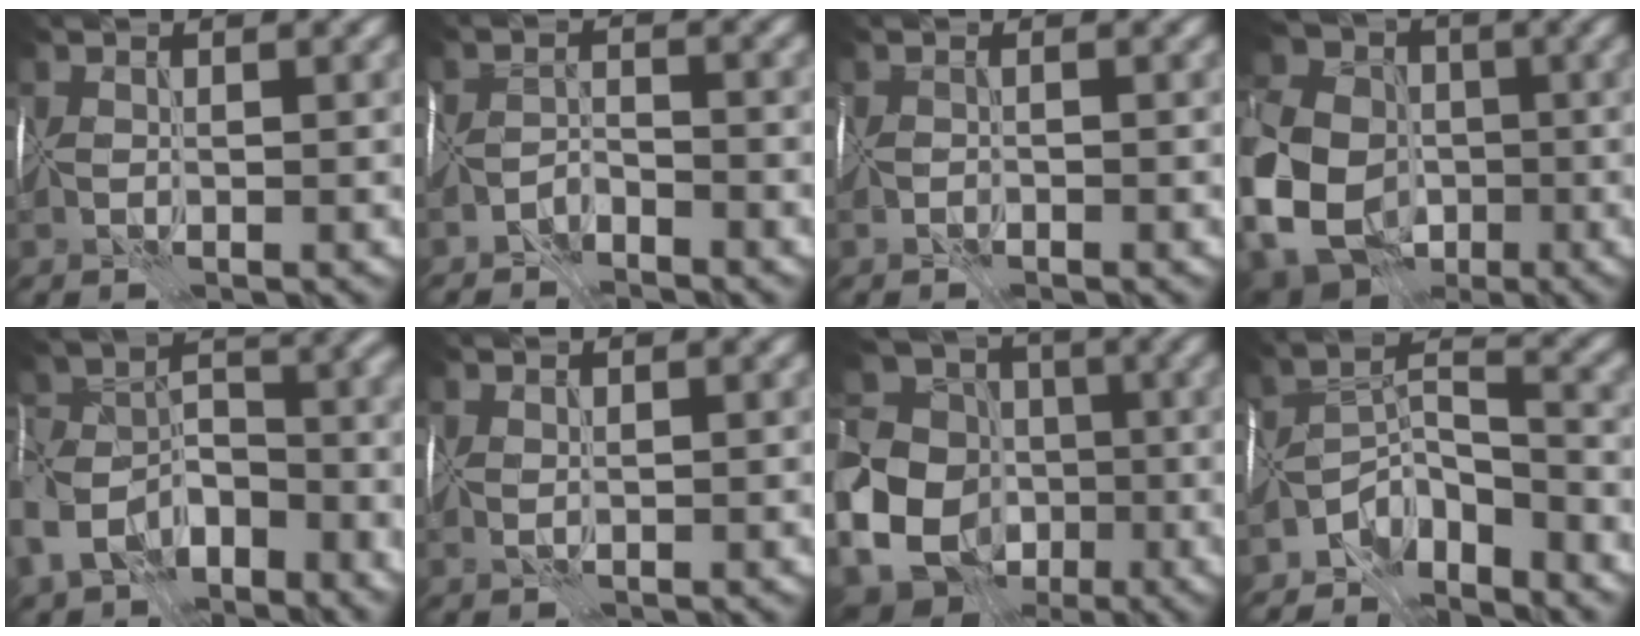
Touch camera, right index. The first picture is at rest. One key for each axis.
{"total": 2.1, "fx": -2.0, "fy": -0.3, "fz": 0.2, "tx": 0.000, "ty": 0.007, "tz": -0.044}
{"total": 1.0, "fx": -0.9, "fy": 0.1, "fz": 0.5, "tx": -0.008, "ty": -0.003, "tz": -0.017}
{"total": 11.5, "fx": -2.8, "fy": 9.1, "fz": 6.4, "tx": -0.169, "ty": -0.007, "tz": -0.070}
{"total": 11.9, "fx": -6.9, "fy": 7.4, "fz": 6.3, "tx": -0.148, "ty": -0.012, "tz": -0.099}
{"total": 0.8, "fx": 0.7, "fy": -0.4, "fz": -0.1, "tx": 0.000, "ty": 0.005, "tz": 0.020}
{"total": 13.2, "fx": -3.1, "fy": 11.5, "fz": 5.8, "tx": -0.147, "ty": -0.010, "tz": -0.071}
{"total": 5.2, "fx": -4.4, "fy": 1.2, "fz": 2.4, "tx": -0.027, "ty": 0.007, "tz": -0.086}